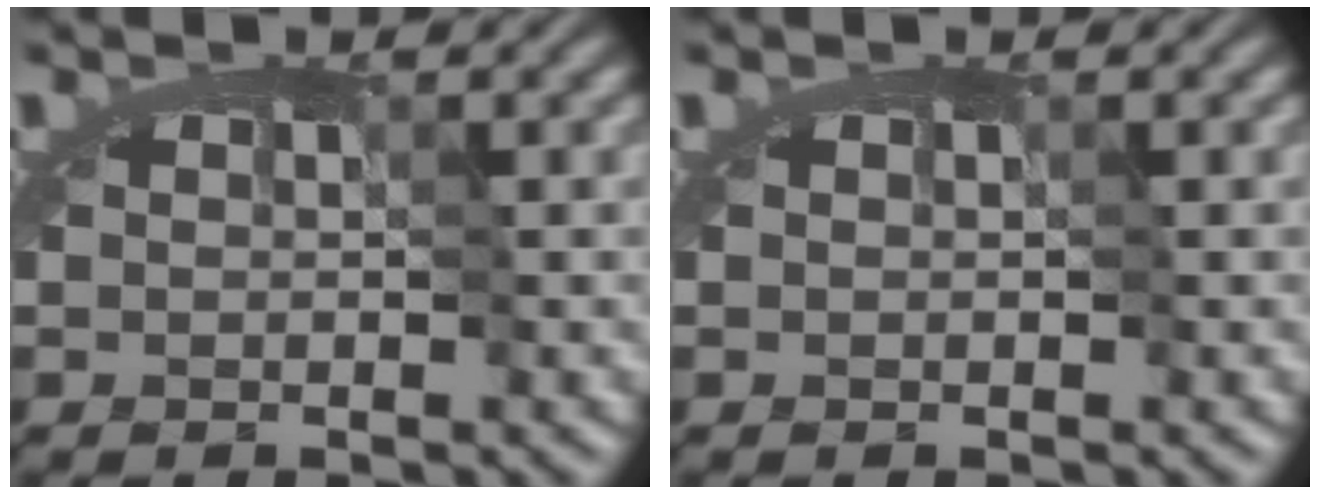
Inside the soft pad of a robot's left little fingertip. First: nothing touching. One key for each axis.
{"total": 0.0}